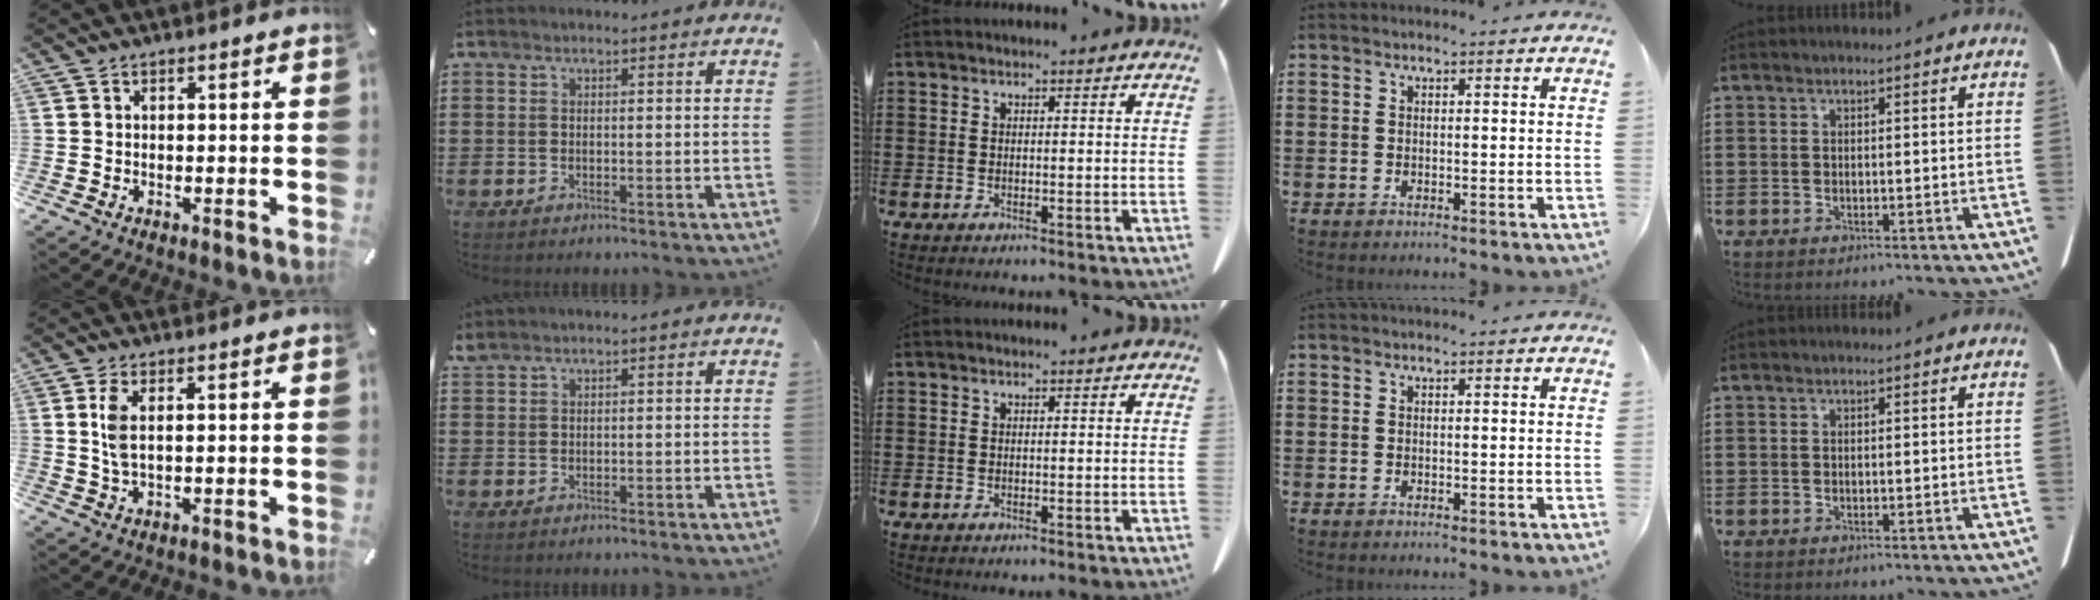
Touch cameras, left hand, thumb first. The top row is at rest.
{"thumb": {"total": 4.8, "force": [0.8, 1.9, 4.3], "torque": [-0.102, 0.001, 0.008]}, "index": {"total": 1.0, "force": [1.0, 0.0, 0.4], "torque": [-0.008, 0.001, 0.019]}}